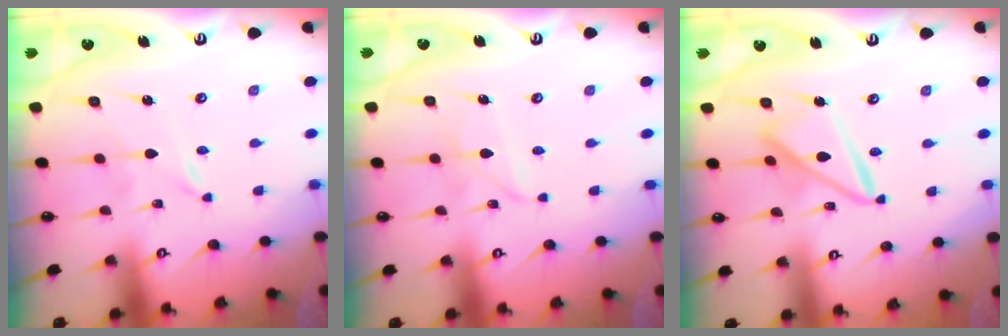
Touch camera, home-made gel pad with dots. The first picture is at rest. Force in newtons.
{"total": 4.0, "press": 4.0, "slide": 0.2}
{"total": 13.0, "press": 12.9, "slide": 1.2}